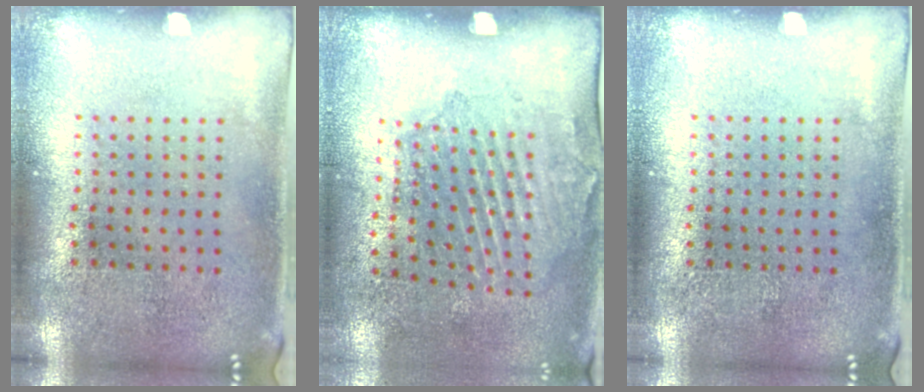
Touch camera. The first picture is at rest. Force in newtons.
{"total": 1.9, "press": 1.3, "slide": 1.4}
{"total": 0.0}